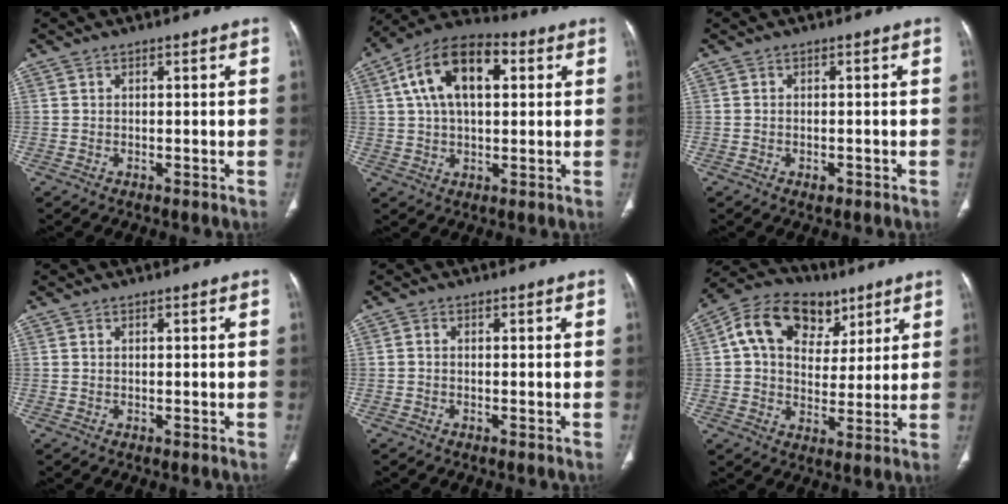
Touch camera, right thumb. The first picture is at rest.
{"total": 15.4, "force": [4.3, 8.4, 12.2], "torque": [-0.203, 0.021, 0.066]}
{"total": 1.3, "force": [-0.6, 0.8, 0.8], "torque": [-0.010, 0.005, -0.007]}
{"total": 0.0}
{"total": 0.6, "force": [-0.2, 0.3, 0.5], "torque": [-0.008, 0.000, -0.008]}
{"total": 15.9, "force": [6.5, 11.4, 8.9], "torque": [-0.125, 0.004, 0.106]}